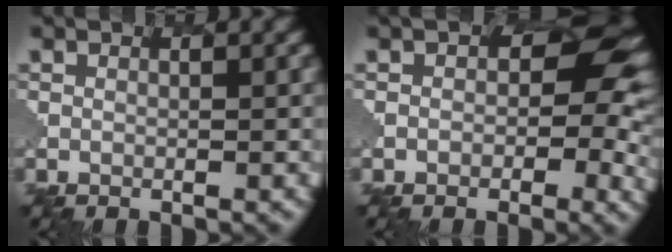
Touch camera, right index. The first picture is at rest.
{"total": 3.8, "force": [0.8, 3.1, 2.1], "torque": [-0.034, 0.005, -0.020]}